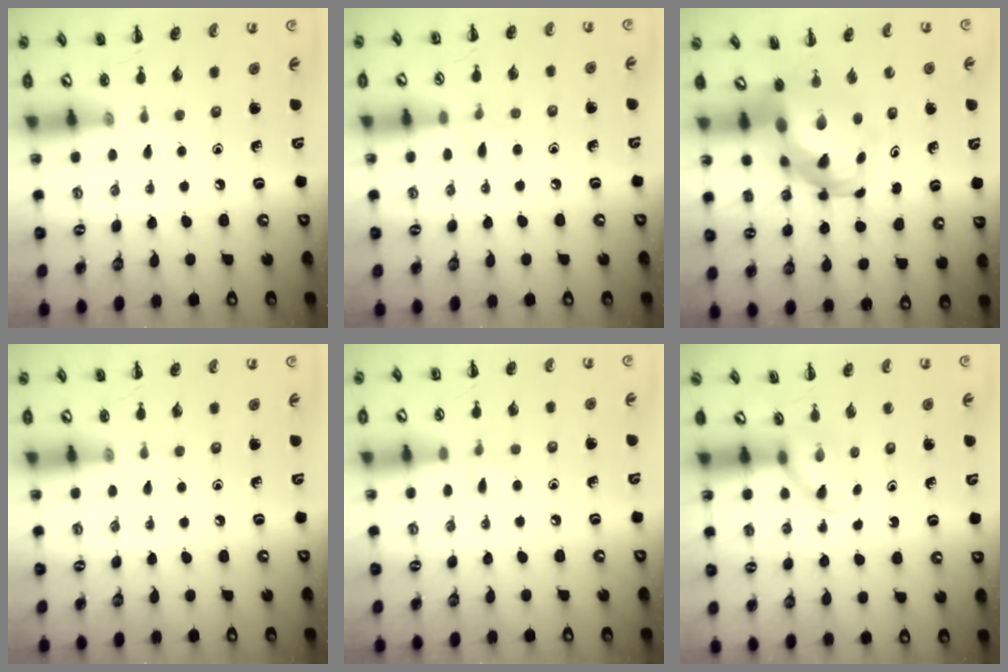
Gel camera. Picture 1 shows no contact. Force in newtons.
{"total": 5.0, "press": 4.8, "slide": 1.5}
{"total": 6.9, "press": 6.7, "slide": 1.8}
{"total": 0.0}
{"total": 3.7, "press": 3.5, "slide": 1.2}
{"total": 3.0, "press": 2.9, "slide": 1.0}